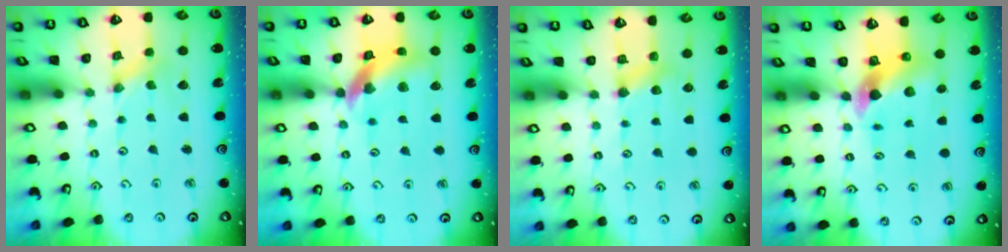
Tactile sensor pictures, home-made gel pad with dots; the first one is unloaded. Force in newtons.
{"total": 13.8, "press": 13.7, "slide": 1.9}
{"total": 4.1, "press": 4.0, "slide": 0.9}
{"total": 7.0, "press": 7.0, "slide": 0.9}